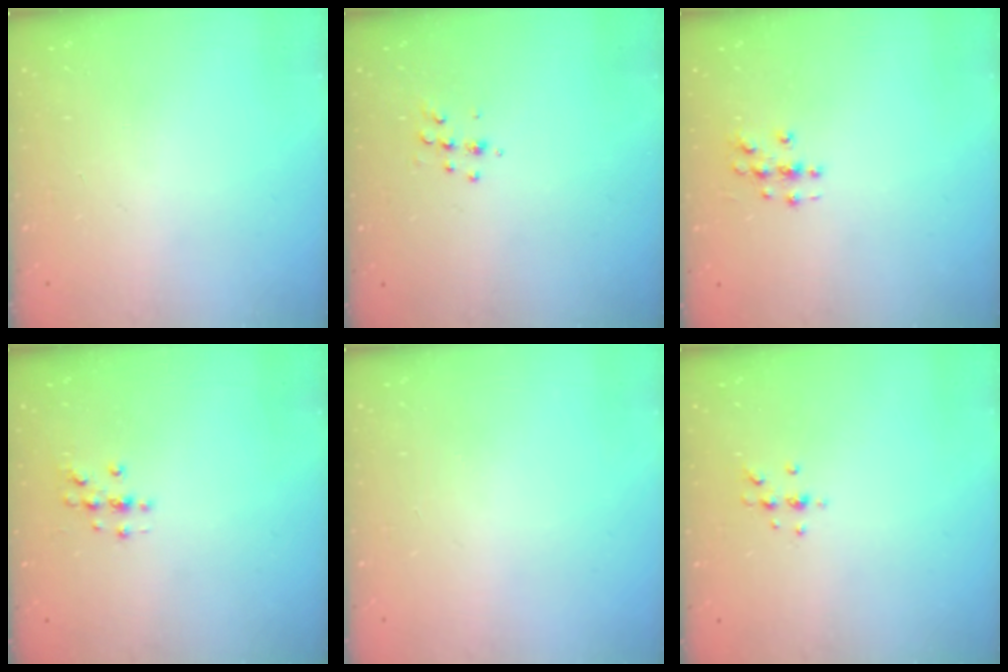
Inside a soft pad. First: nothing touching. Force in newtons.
{"total": 5.4, "press": 5.4, "slide": 0.6}
{"total": 3.0, "press": 3.0, "slide": 0.3}
{"total": 2.0, "press": 2.0, "slide": 0.2}
{"total": 0.0}
{"total": 4.3, "press": 4.0, "slide": 1.4}